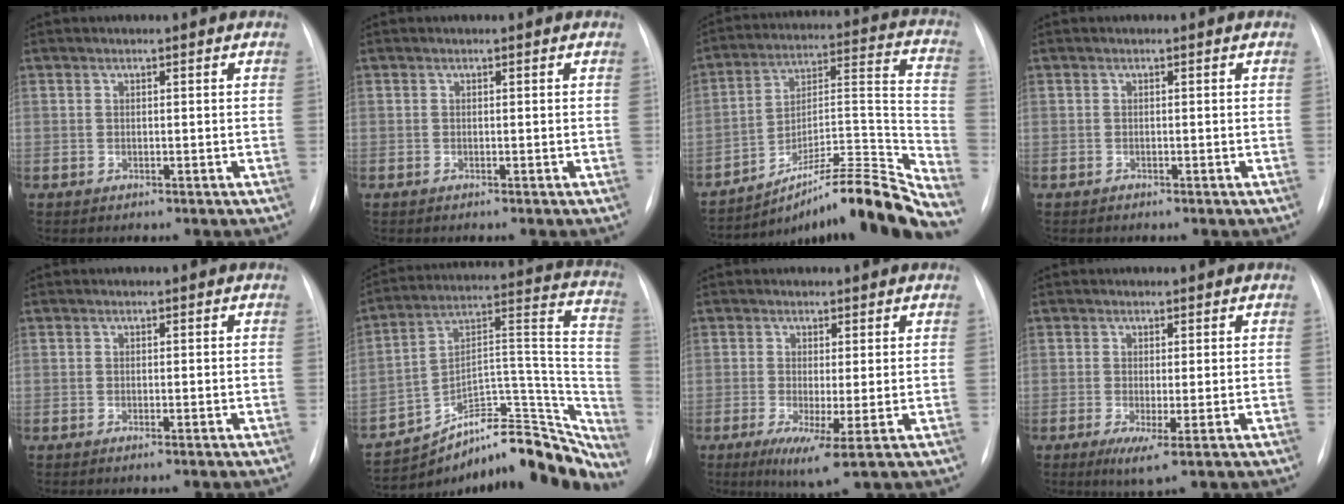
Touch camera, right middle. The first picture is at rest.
{"total": 0.0}
{"total": 19.9, "force": [-17.3, -1.0, 9.8], "torque": [-0.121, 0.037, -0.275]}
{"total": 0.0}
{"total": 0.6, "force": [-0.4, -0.2, 0.3], "torque": [-0.002, 0.003, -0.011]}
{"total": 22.0, "force": [-20.2, 6.5, 6.0], "torque": [-0.055, 0.073, -0.297]}
{"total": 5.2, "force": [-1.4, 0.1, 5.1], "torque": [-0.088, -0.018, -0.021]}
{"total": 3.3, "force": [-1.0, 0.0, 3.1], "torque": [-0.052, -0.012, -0.016]}